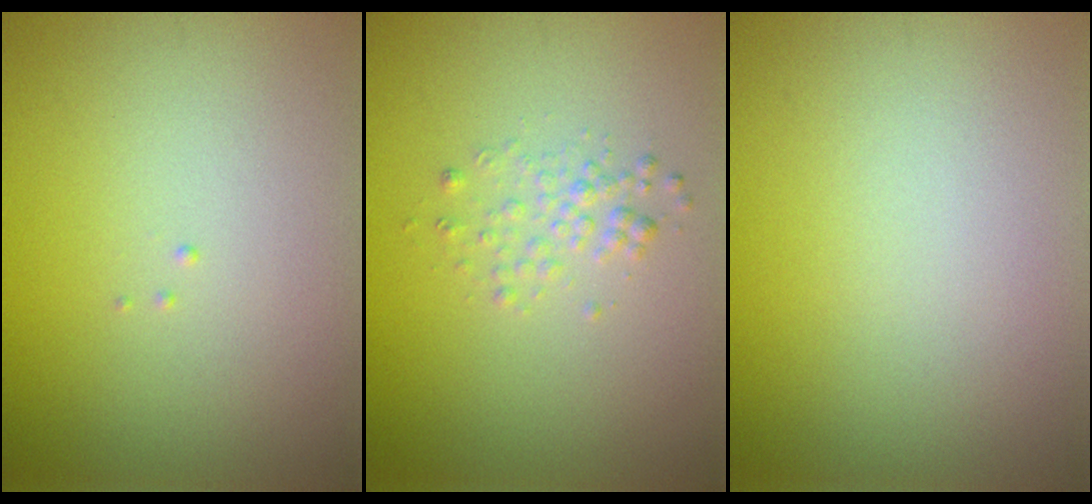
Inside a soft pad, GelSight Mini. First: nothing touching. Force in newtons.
{"total": 1.5, "press": 1.5, "slide": 0.1}
{"total": 0.0}